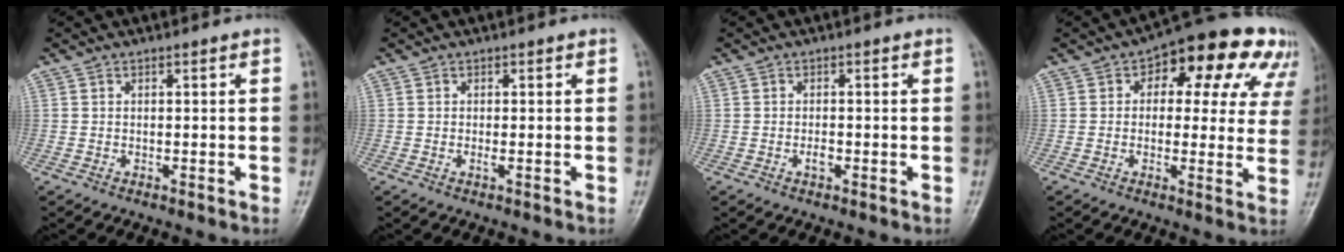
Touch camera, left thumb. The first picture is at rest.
{"total": 0.6, "force": [0.0, 0.2, 0.5], "torque": [-0.011, -0.002, -0.004]}
{"total": 1.4, "force": [-0.5, 0.8, 1.0], "torque": [-0.016, 0.001, -0.011]}
{"total": 16.4, "force": [6.9, 9.2, 11.7], "torque": [-0.086, 0.014, 0.076]}